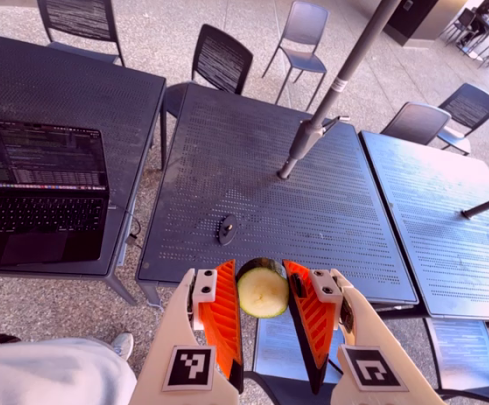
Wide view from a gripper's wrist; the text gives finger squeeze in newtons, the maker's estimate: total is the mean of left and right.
{"total": 9.6, "left": 9.3, "right": 9.8}